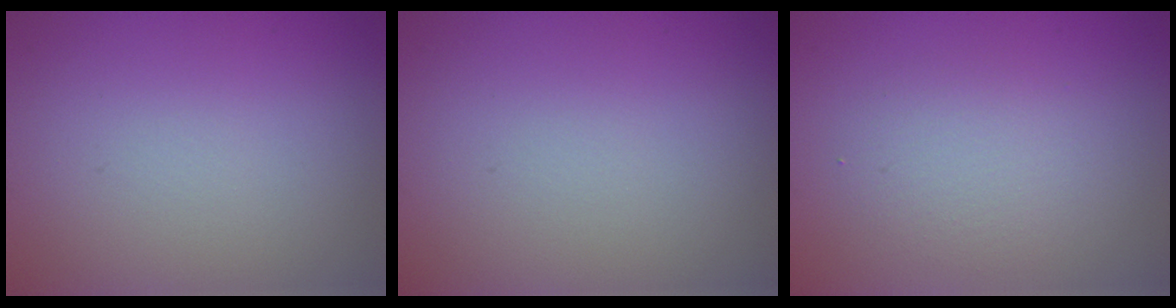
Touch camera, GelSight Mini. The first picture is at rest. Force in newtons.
{"total": 0.0}
{"total": 2.4, "press": 2.4, "slide": 0.1}